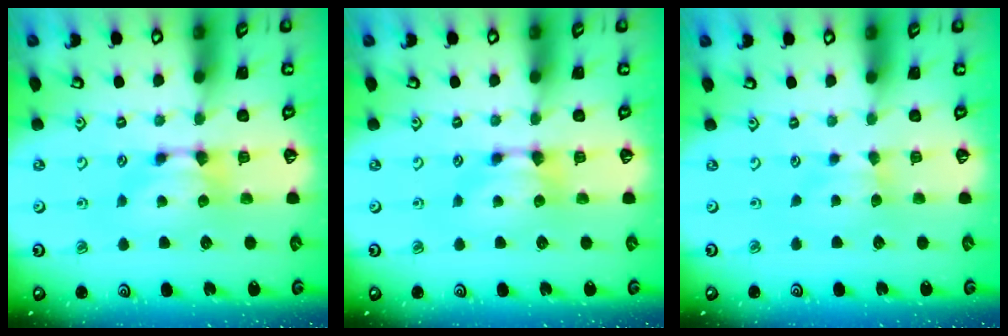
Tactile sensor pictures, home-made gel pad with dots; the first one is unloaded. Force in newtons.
{"total": 0.0}
{"total": 2.1, "press": 2.0, "slide": 0.5}